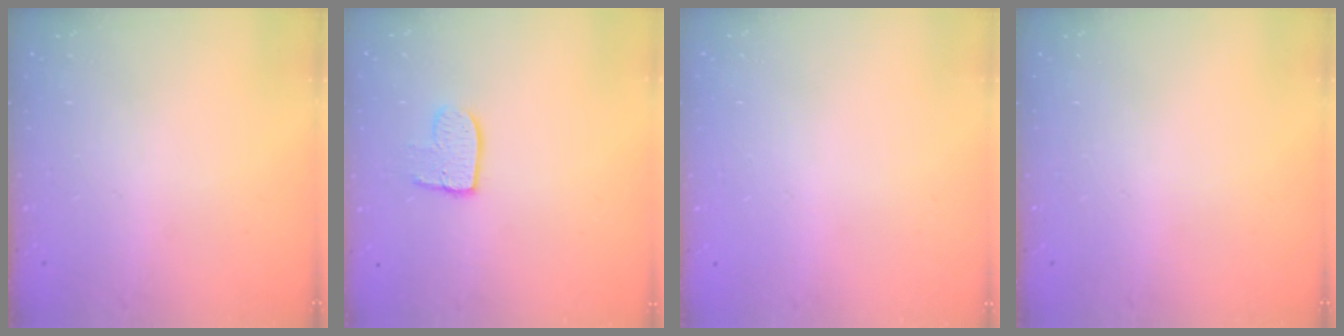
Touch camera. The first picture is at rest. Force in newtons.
{"total": 8.1, "press": 8.0, "slide": 0.6}
{"total": 0.0}
{"total": 0.0}